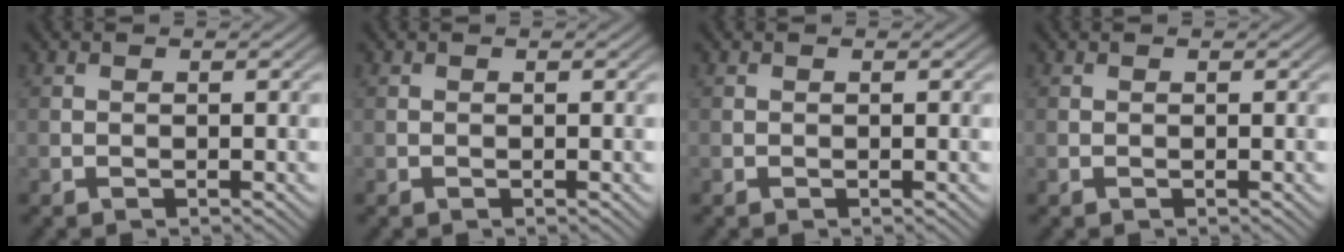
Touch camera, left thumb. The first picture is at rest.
{"total": 0.0}
{"total": 0.0}
{"total": 0.0}